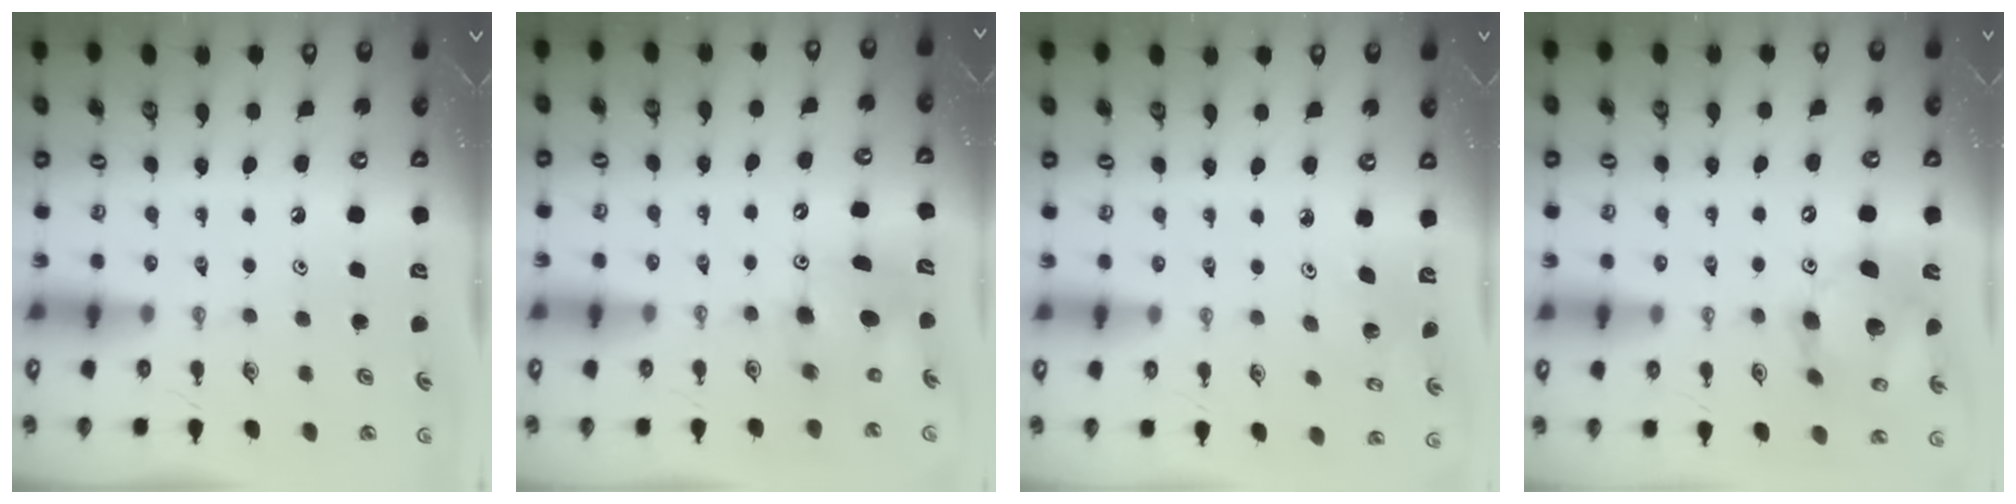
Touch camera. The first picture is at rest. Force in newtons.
{"total": 8.0, "press": 7.7, "slide": 2.1}
{"total": 2.7, "press": 2.7, "slide": 0.2}
{"total": 14.4, "press": 14.2, "slide": 2.7}